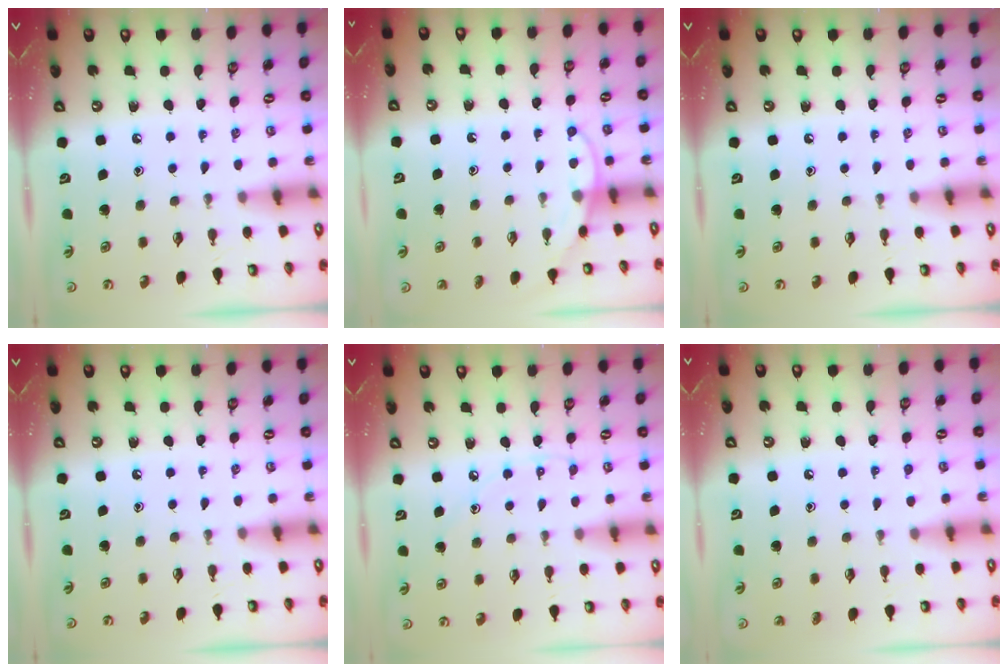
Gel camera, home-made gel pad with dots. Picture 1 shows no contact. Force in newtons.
{"total": 6.9, "press": 6.8, "slide": 0.6}
{"total": 0.0}
{"total": 0.0}
{"total": 4.3, "press": 4.3, "slide": 0.6}
{"total": 2.9, "press": 2.9, "slide": 0.4}